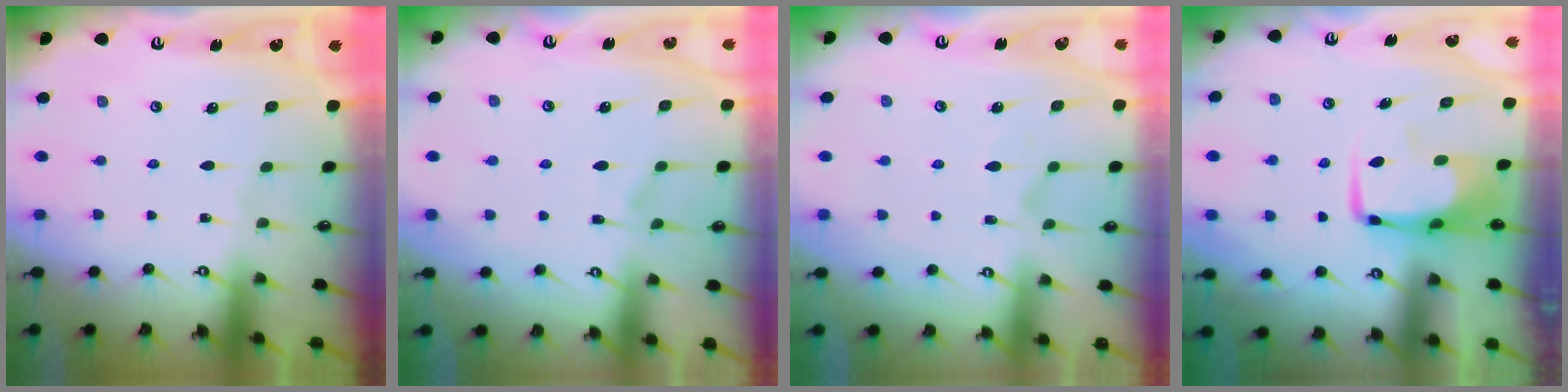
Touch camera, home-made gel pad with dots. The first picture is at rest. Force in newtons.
{"total": 1.4, "press": 0.5, "slide": 1.3}
{"total": 1.4, "press": 0.9, "slide": 1.1}
{"total": 0.6, "press": 0.2, "slide": 0.5}